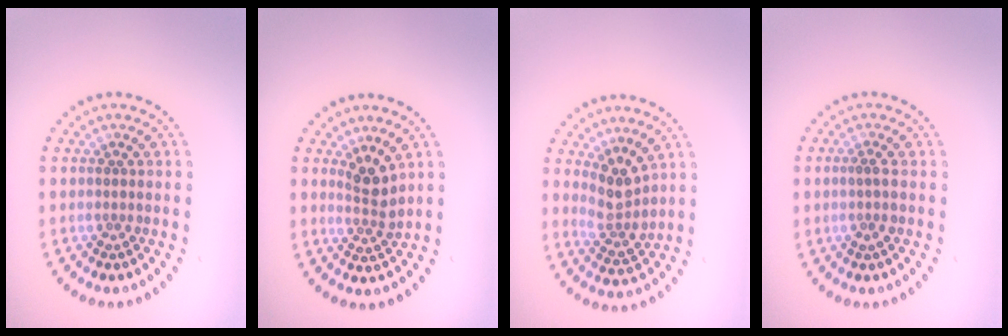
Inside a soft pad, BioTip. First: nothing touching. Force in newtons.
{"total": 2.4, "press": 1.7, "slide": 1.7}
{"total": 2.9, "press": 2.3, "slide": 1.8}
{"total": 1.2, "press": 1.1, "slide": 0.6}